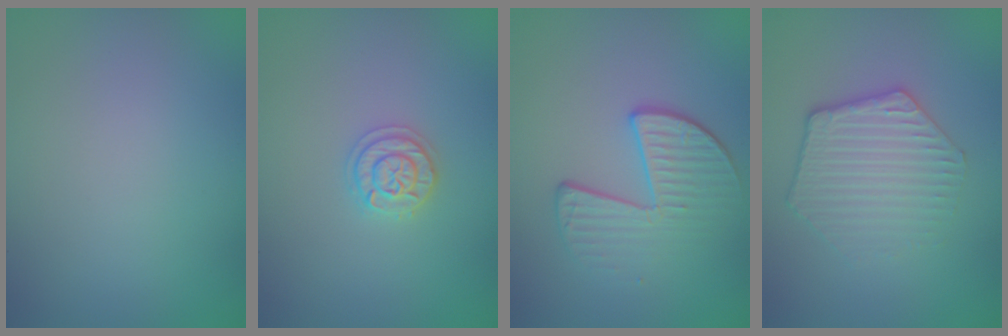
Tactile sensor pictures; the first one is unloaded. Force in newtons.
{"total": 2.0, "press": 1.9, "slide": 0.3}
{"total": 3.8, "press": 2.8, "slide": 2.6}
{"total": 3.3, "press": 3.1, "slide": 1.3}